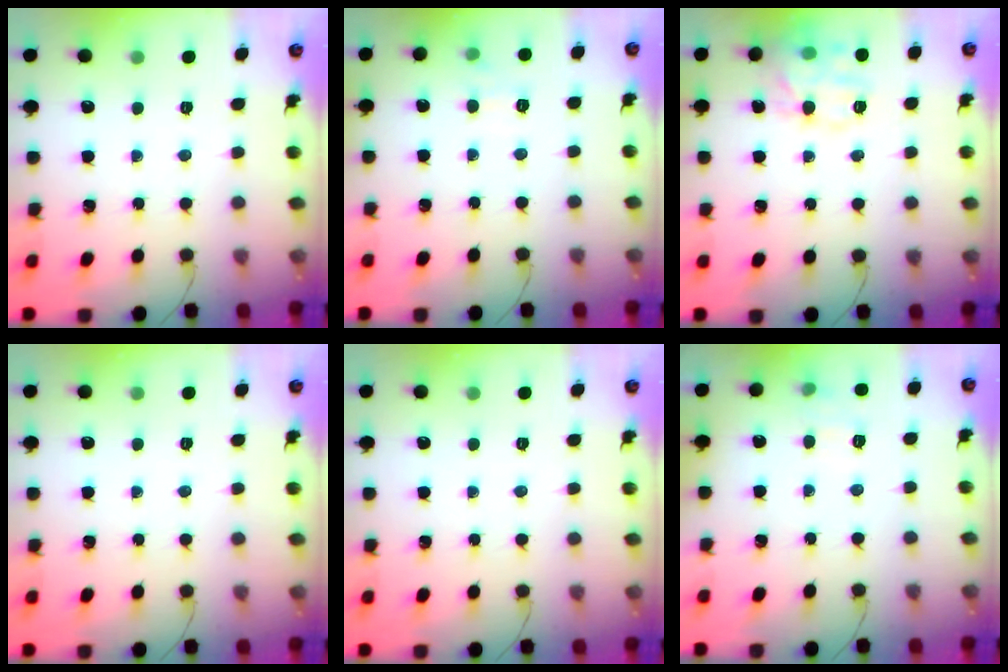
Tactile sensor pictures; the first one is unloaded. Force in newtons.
{"total": 5.3, "press": 5.2, "slide": 1.3}
{"total": 11.6, "press": 11.5, "slide": 0.9}
{"total": 0.0}
{"total": 0.0}
{"total": 5.7, "press": 5.4, "slide": 2.0}